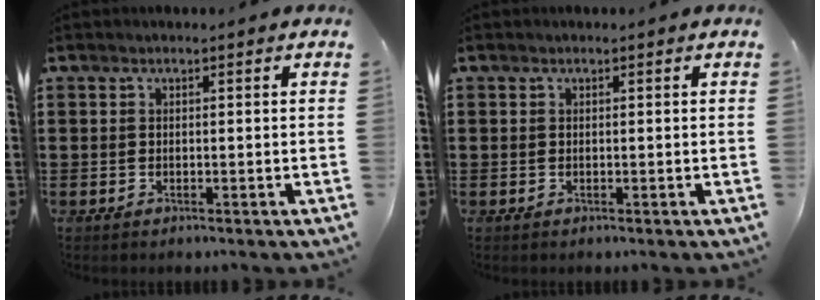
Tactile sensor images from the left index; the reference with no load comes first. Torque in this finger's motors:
{"motor_torque": [0.00, 0.00, 0.00, -0.01]}